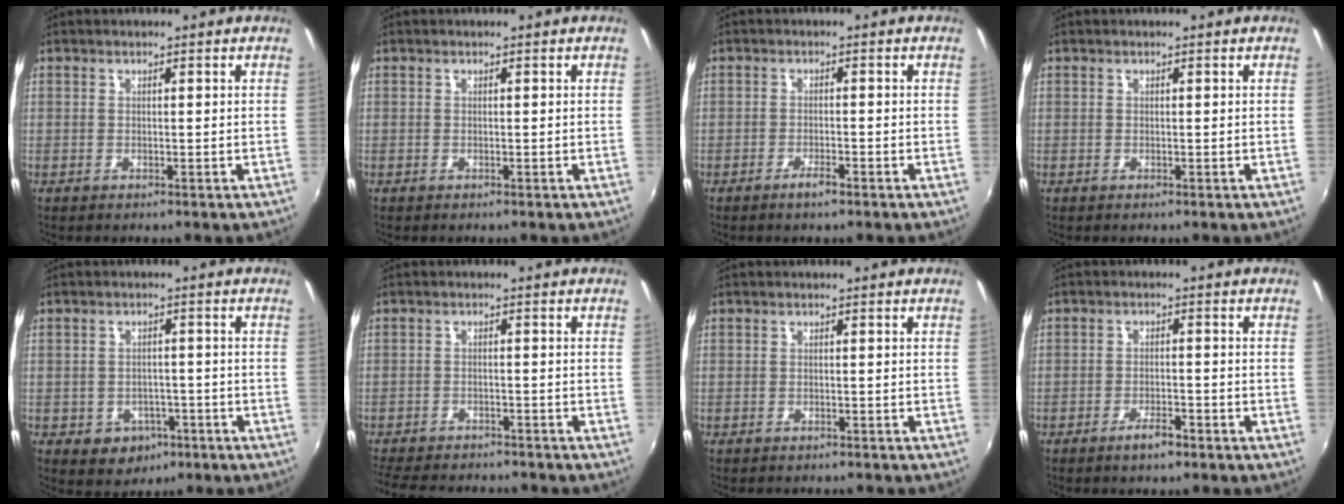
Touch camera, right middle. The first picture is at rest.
{"total": 0.0}
{"total": 2.2, "force": [-1.6, 0.4, 1.4], "torque": [-0.032, -0.002, -0.032]}
{"total": 0.0}
{"total": 6.1, "force": [-2.7, 5.1, 2.0], "torque": [-0.053, 0.004, -0.024]}
{"total": 12.4, "force": [-11.0, 3.6, 4.5], "torque": [-0.114, -0.014, -0.168]}
{"total": 2.1, "force": [-1.9, 0.5, 0.6], "torque": [-0.018, -0.012, -0.027]}
{"total": 3.1, "force": [-2.4, 0.9, 1.8], "torque": [-0.043, -0.002, -0.042]}